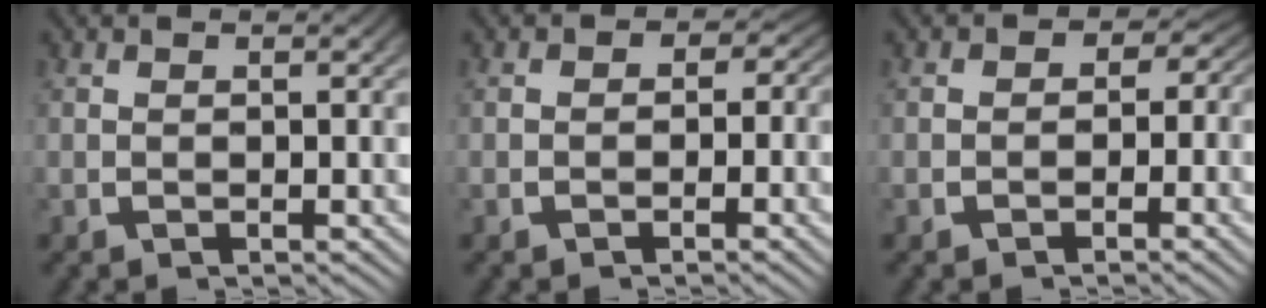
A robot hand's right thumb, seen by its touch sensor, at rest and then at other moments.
{"total": 2.4, "force": [-0.3, 2.2, 0.9], "torque": [0.003, 0.000, -0.014]}
{"total": 3.1, "force": [-0.2, 2.8, 1.4], "torque": [-0.005, -0.001, -0.012]}